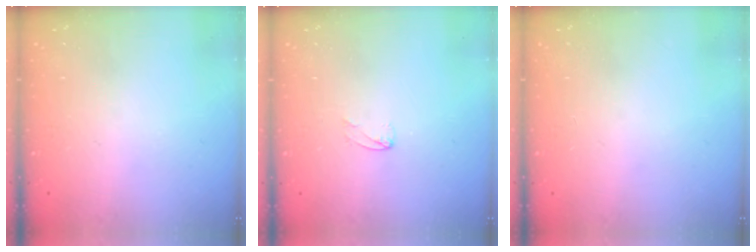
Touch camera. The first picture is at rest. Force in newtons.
{"total": 1.7, "press": 1.7, "slide": 0.1}
{"total": 0.0}